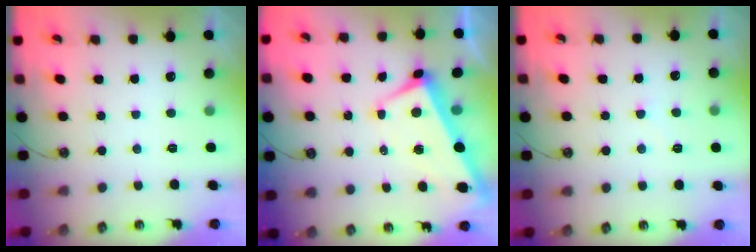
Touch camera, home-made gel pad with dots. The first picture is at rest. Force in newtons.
{"total": 1.6, "press": 1.2, "slide": 0.9}
{"total": 5.3, "press": 5.2, "slide": 0.4}